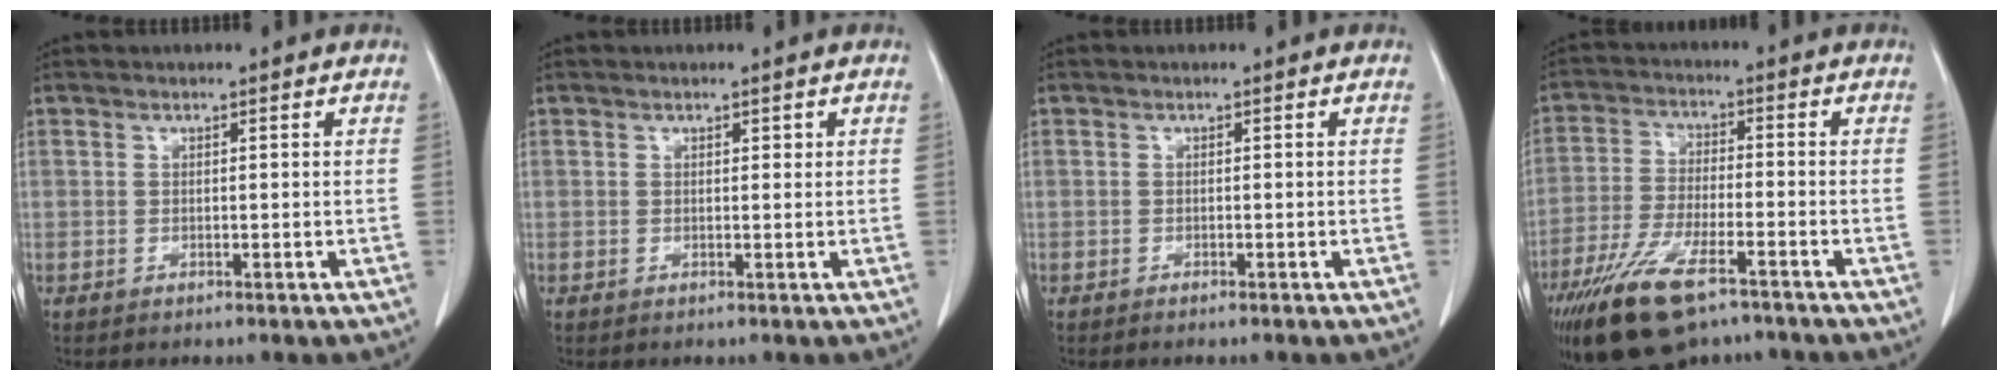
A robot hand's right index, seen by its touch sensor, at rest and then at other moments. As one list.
[{"total": 0.6, "force": [0.3, 0.4, 0.4], "torque": [0.000, 0.000, 0.003]}, {"total": 0.8, "force": [-0.7, 0.0, 0.4], "torque": [-0.009, -0.002, -0.009]}, {"total": 13.1, "force": [-8.8, 3.8, 8.9], "torque": [-0.175, -0.022, -0.157]}]